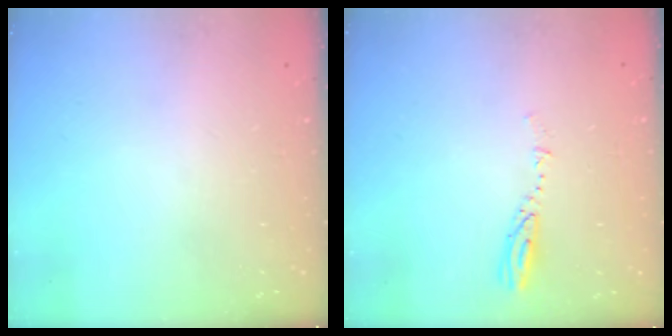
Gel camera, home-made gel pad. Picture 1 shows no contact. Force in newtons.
{"total": 3.6, "press": 3.6, "slide": 0.2}